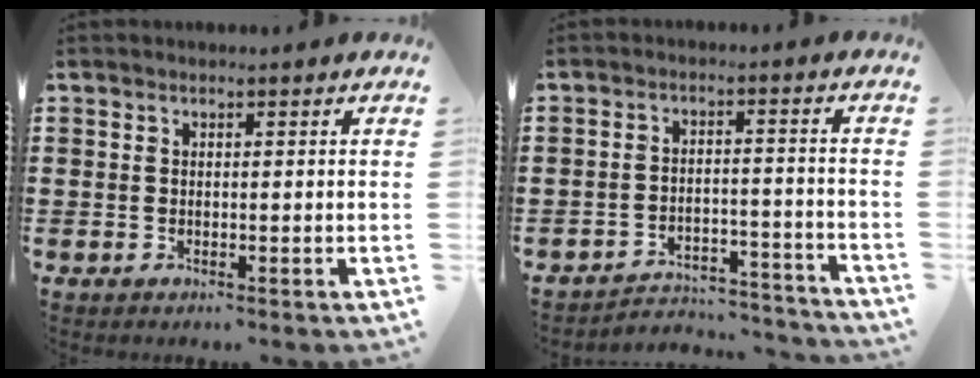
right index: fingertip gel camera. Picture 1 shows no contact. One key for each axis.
{"total": 4.2, "fx": -4.0, "fy": 0.9, "fz": 0.9, "tx": -0.019, "ty": 0.005, "tz": -0.083}